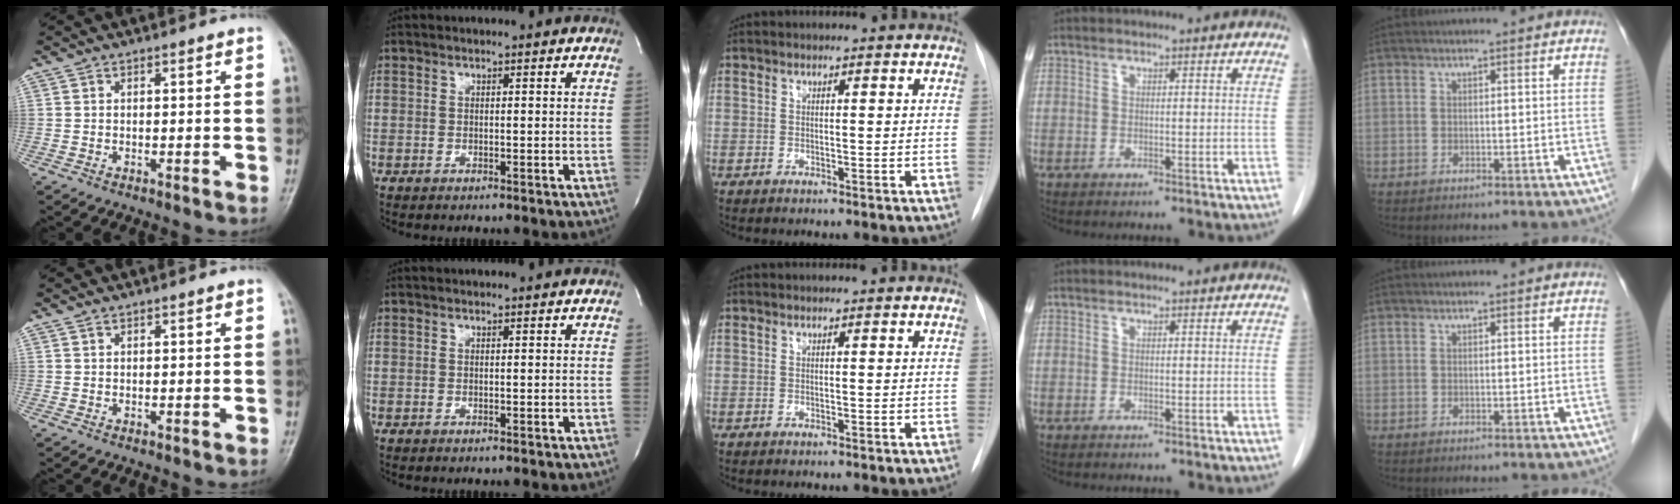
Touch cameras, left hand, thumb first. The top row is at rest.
{"thumb": {"total": 0.7, "force": [0.6, 0.3, 0.2], "torque": [-0.001, 0.005, 0.012]}, "index": {"total": 1.0, "force": [0.9, 0.2, 0.3], "torque": [-0.007, 0.018, 0.013]}}